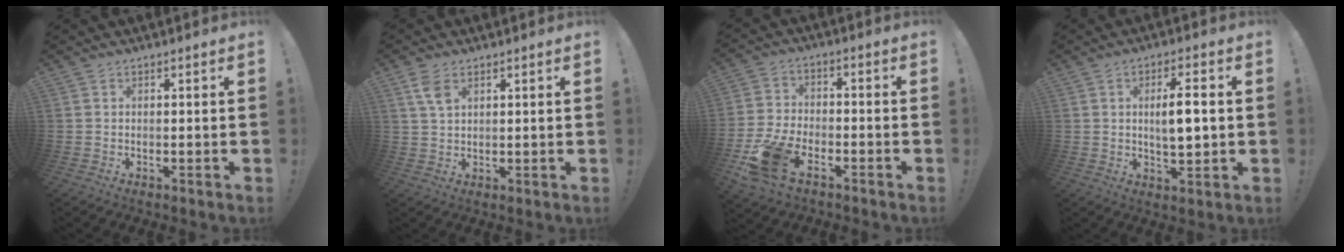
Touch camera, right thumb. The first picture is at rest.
{"total": 4.9, "force": [2.5, 2.5, 3.4], "torque": [-0.055, -0.010, 0.045]}
{"total": 14.7, "force": [-7.8, 8.3, 9.3], "torque": [-0.183, 0.046, -0.133]}
{"total": 7.6, "force": [0.8, 2.3, 7.2], "torque": [-0.115, -0.004, 0.004]}